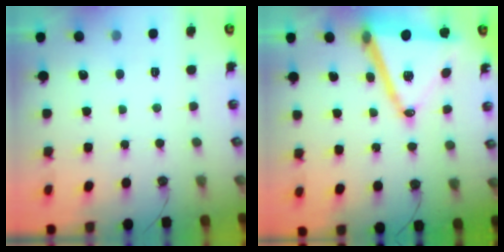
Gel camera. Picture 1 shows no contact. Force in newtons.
{"total": 18.9, "press": 18.5, "slide": 3.8}